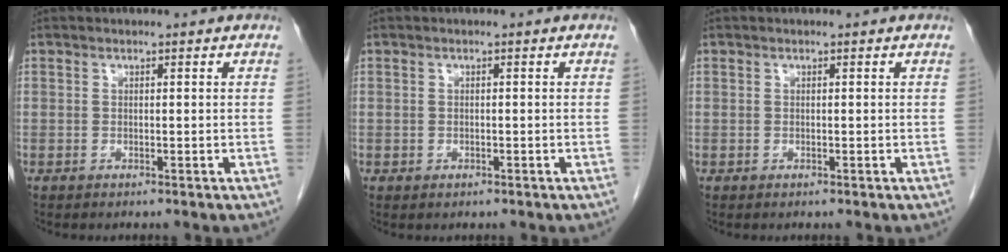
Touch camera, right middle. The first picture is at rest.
{"total": 0.6, "force": [-0.2, 0.5, 0.2], "torque": [-0.007, 0.001, -0.001]}
{"total": 0.0}